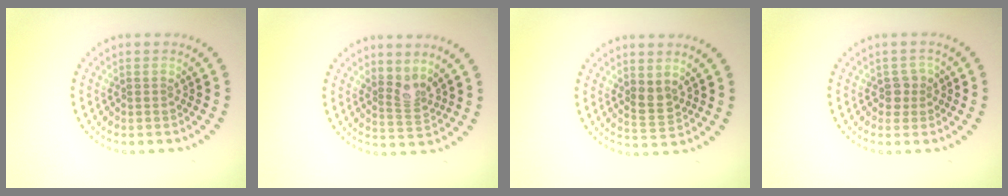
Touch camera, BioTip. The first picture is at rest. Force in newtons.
{"total": 2.1, "press": 1.6, "slide": 1.4}
{"total": 1.7, "press": 1.6, "slide": 0.7}
{"total": 1.5, "press": 1.3, "slide": 0.7}